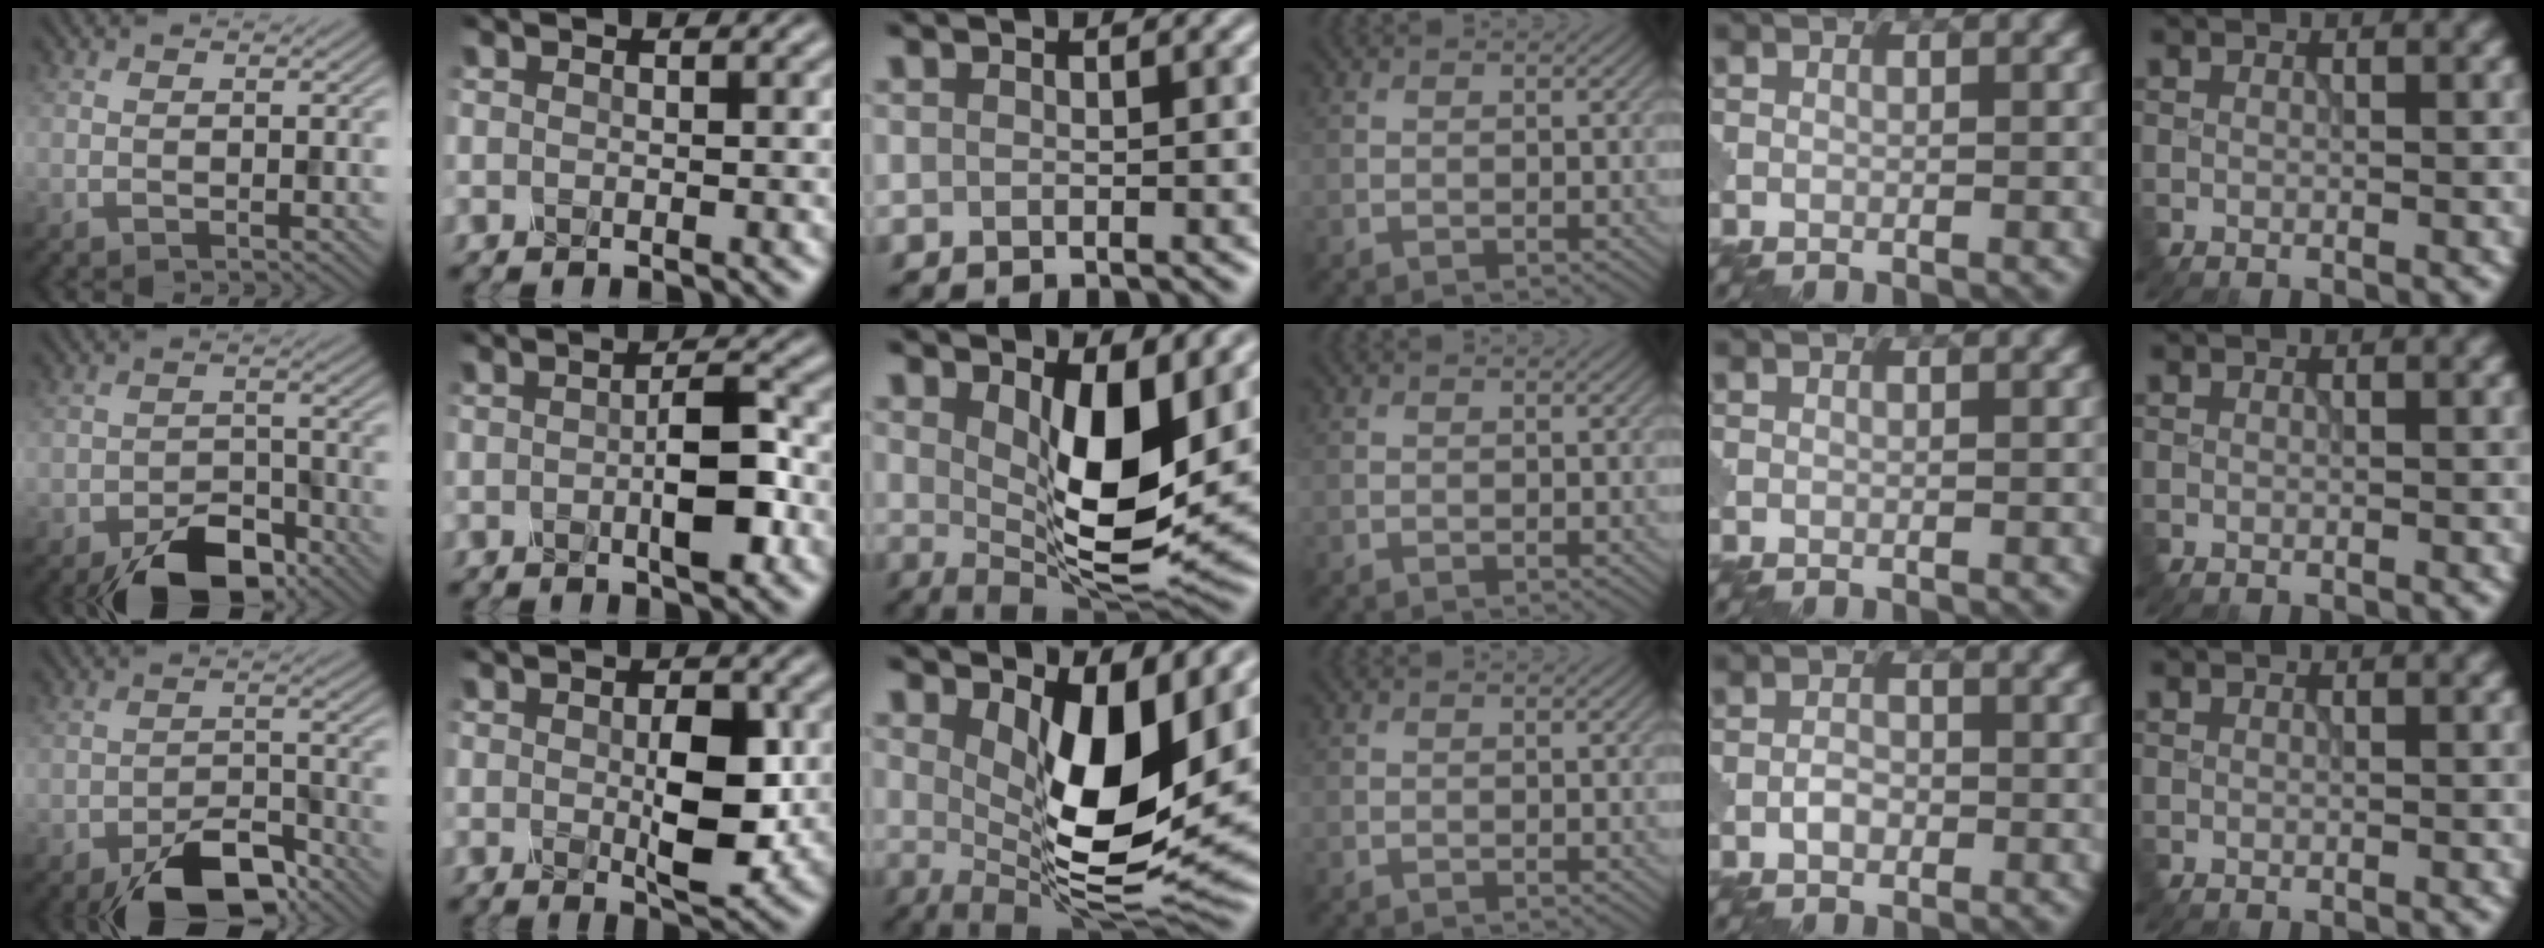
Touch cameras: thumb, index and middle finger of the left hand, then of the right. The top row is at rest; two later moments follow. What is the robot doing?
{"motion": "press", "object": "mechanical pencil"}